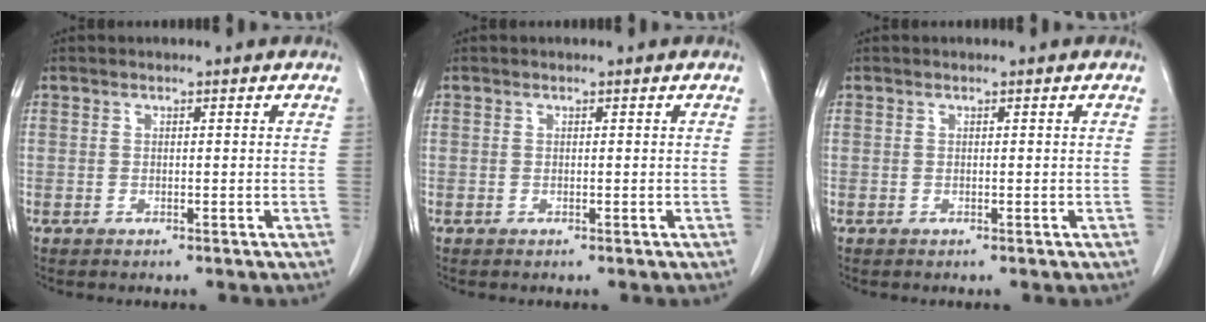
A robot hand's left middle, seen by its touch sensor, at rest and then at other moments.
{"total": 0.0}
{"total": 0.0}